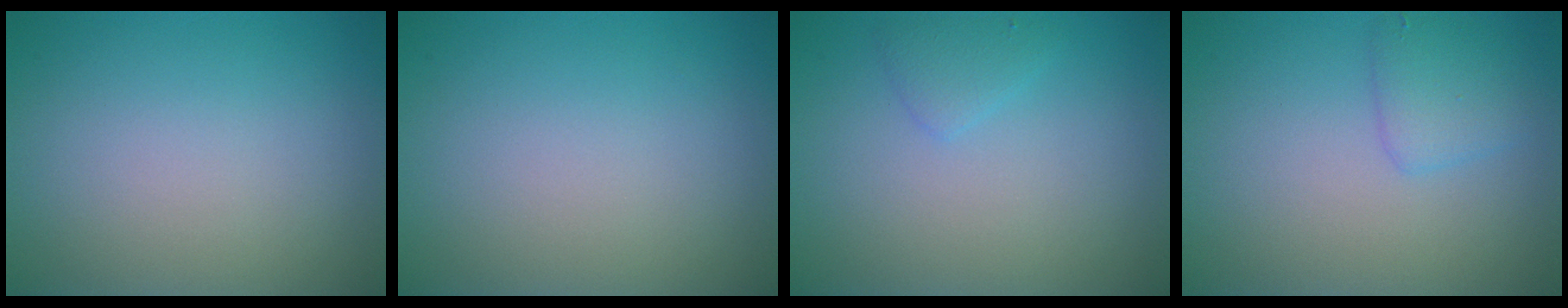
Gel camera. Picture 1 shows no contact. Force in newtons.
{"total": 0.0}
{"total": 1.3, "press": 1.3, "slide": 0.1}
{"total": 2.0, "press": 2.0, "slide": 0.0}